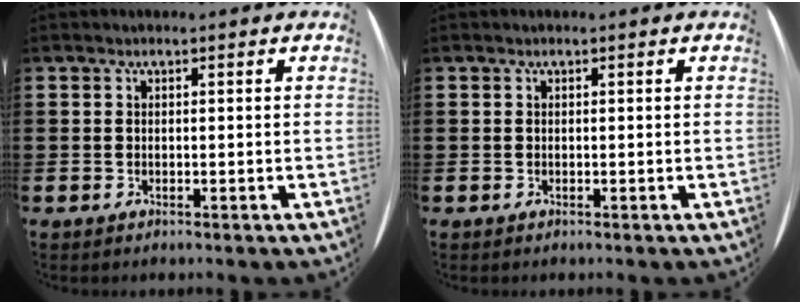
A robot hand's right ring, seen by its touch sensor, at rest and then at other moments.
{"total": 0.0}